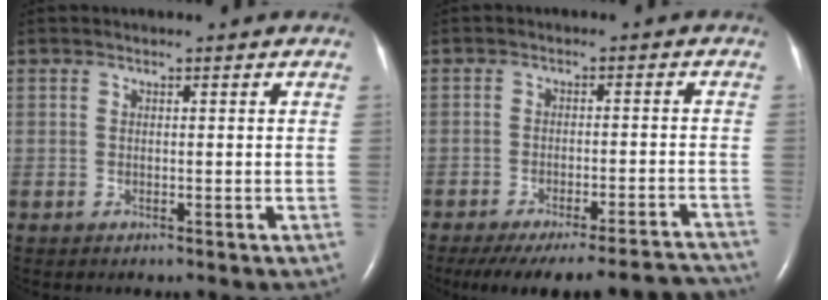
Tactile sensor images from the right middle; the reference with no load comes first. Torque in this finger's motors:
{"motor_torque": [0.41, -0.43, 0.34, 0.08]}